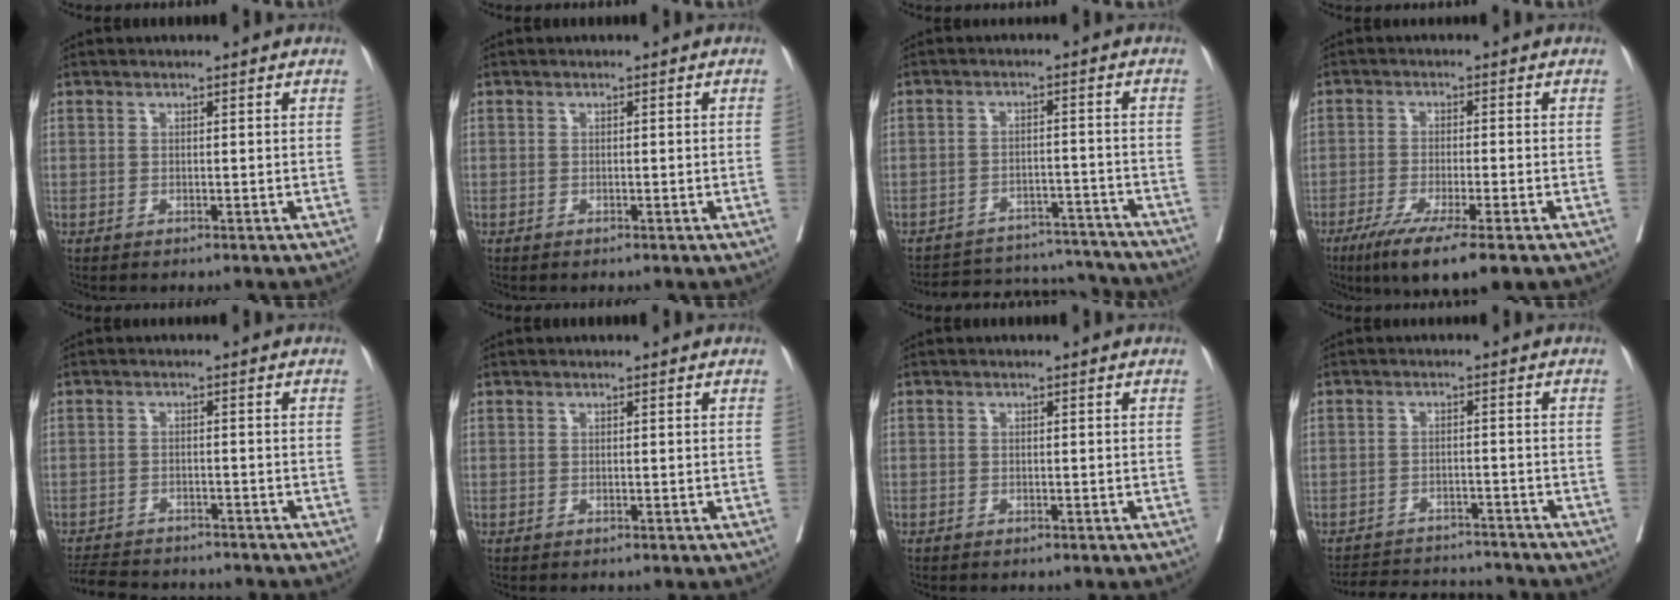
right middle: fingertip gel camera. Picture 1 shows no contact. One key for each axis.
{"total": 0.0}
{"total": 13.2, "fx": -12.7, "fy": 3.2, "fz": 1.3, "tx": -0.016, "ty": 0.023, "tz": -0.164}
{"total": 9.4, "fx": -5.9, "fy": 0.5, "fz": 7.3, "tx": -0.119, "ty": -0.023, "tz": -0.090}
{"total": 10.5, "fx": -9.8, "fy": 2.4, "fz": 3.2, "tx": -0.062, "ty": -0.004, "tz": -0.137}
{"total": 0.0}
{"total": 0.6, "fx": -0.3, "fy": 0.5, "fz": -0.1, "tx": 0.001, "ty": 0.006, "tz": -0.005}
{"total": 9.7, "fx": -9.3, "fy": 2.4, "fz": 1.4, "tx": -0.020, "ty": 0.009, "tz": -0.131}